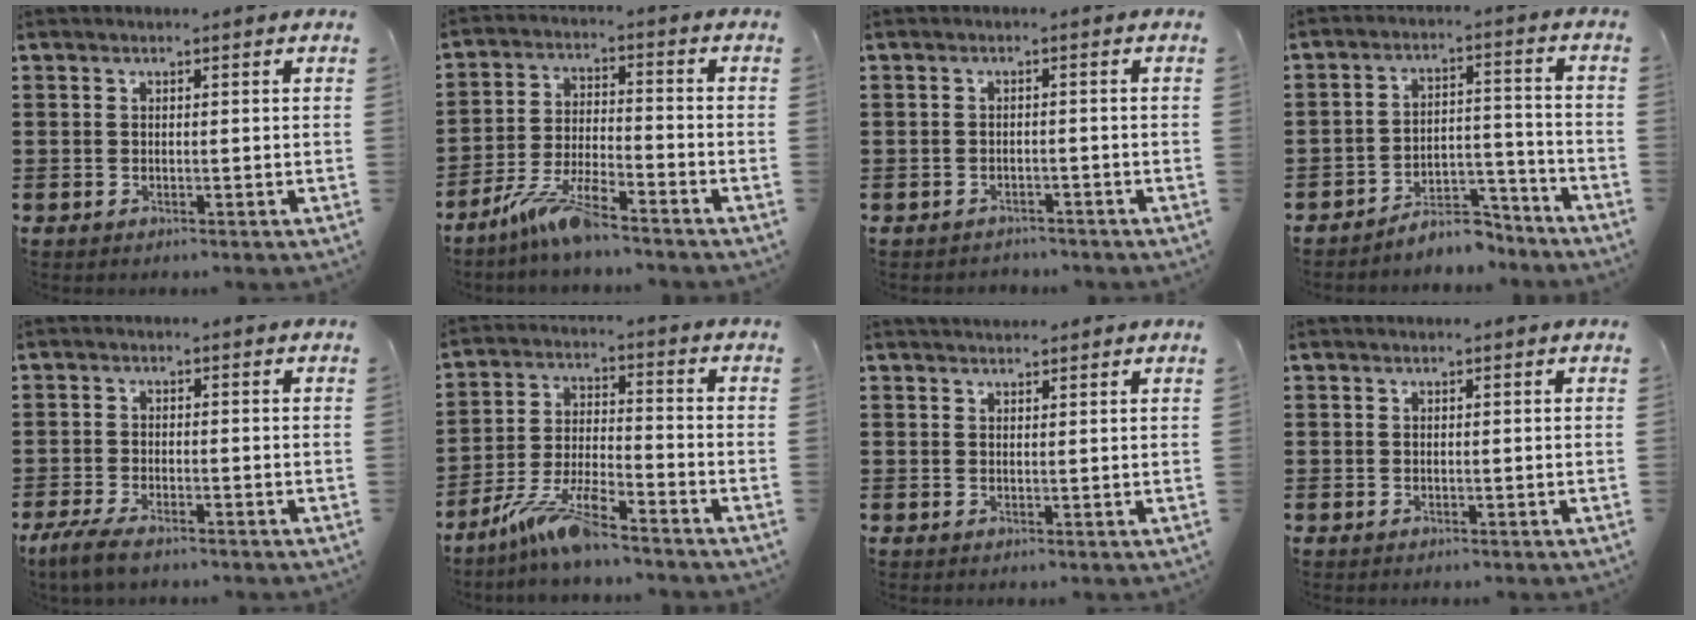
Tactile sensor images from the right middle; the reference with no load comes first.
{"total": 7.7, "force": [-6.1, 0.8, 4.5], "torque": [-0.103, -0.008, -0.120]}
{"total": 1.4, "force": [-1.4, 0.3, -0.1], "torque": [-0.006, -0.002, -0.030]}
{"total": 5.8, "force": [-5.6, 1.3, 0.9], "torque": [-0.012, 0.016, -0.109]}
{"total": 3.3, "force": [-2.6, 0.5, 2.0], "torque": [-0.057, -0.009, -0.055]}
{"total": 8.8, "force": [-7.0, 1.1, 5.3], "torque": [-0.119, -0.006, -0.139]}
{"total": 1.4, "force": [1.3, 0.4, 0.0], "torque": [-0.003, 0.002, 0.026]}
{"total": 0.0}